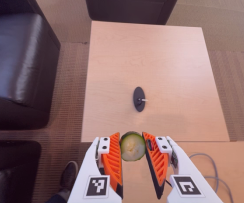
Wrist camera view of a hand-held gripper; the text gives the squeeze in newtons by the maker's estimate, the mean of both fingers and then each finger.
{"total": 9.7, "left": 10.0, "right": 9.3}